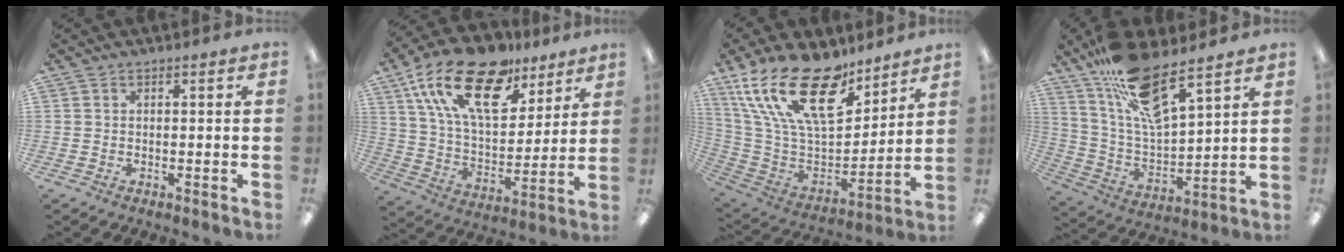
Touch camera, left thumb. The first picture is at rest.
{"total": 22.7, "force": [13.8, 11.1, 14.2], "torque": [-0.269, -0.069, 0.240]}
{"total": 25.5, "force": [15.2, 12.2, 16.5], "torque": [-0.318, -0.094, 0.274]}
{"total": 16.0, "force": [11.9, 3.9, 10.0], "torque": [-0.200, -0.067, 0.207]}